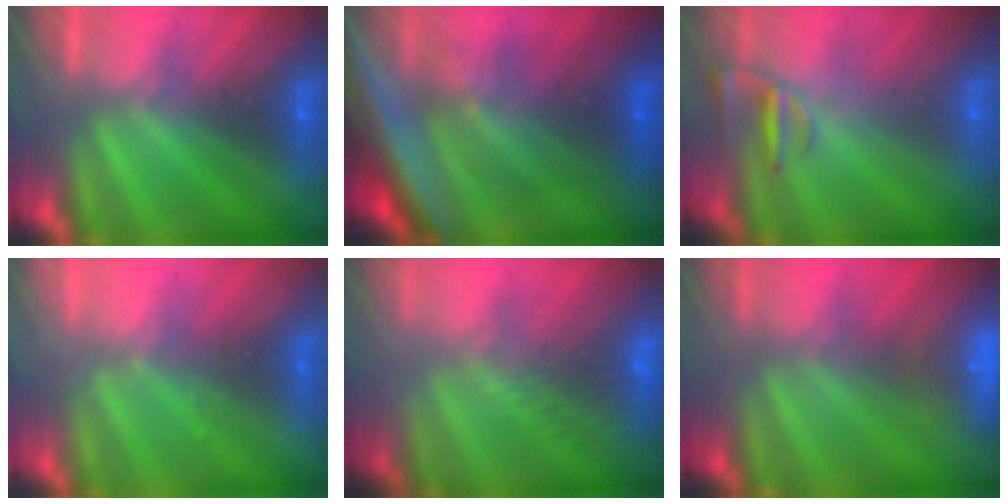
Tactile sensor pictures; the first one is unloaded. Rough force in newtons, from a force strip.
{"total": 7.6}
{"total": 2.4}
{"total": 2.1}
{"total": 5.9}
{"total": 6.1}